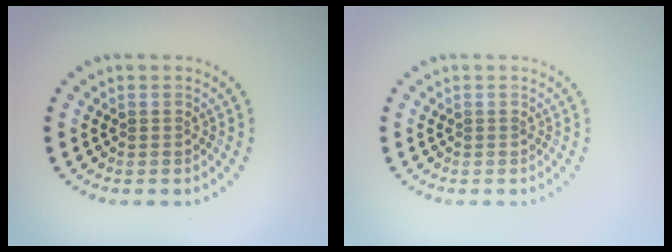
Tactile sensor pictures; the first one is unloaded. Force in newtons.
{"total": 0.0}